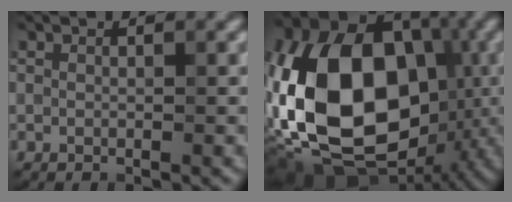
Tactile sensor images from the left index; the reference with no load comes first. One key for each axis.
{"total": 19.4, "fx": -2.3, "fy": 13.2, "fz": 14.0, "tx": -0.307, "ty": 0.011, "tz": -0.043}